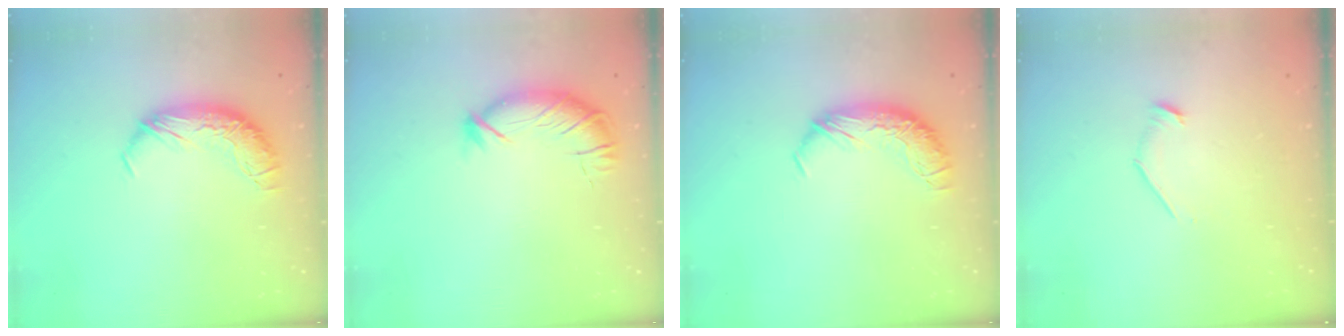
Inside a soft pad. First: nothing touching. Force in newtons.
{"total": 3.8, "press": 3.8, "slide": 0.5}
{"total": 0.0}
{"total": 7.4, "press": 7.3, "slide": 0.7}